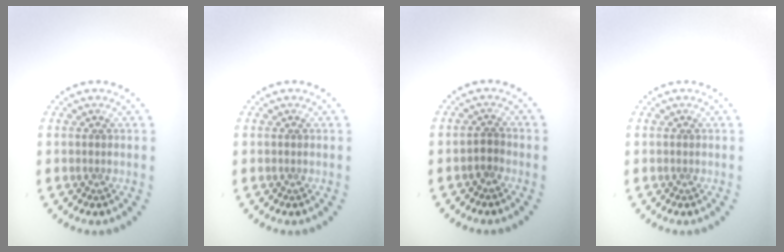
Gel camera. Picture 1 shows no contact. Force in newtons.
{"total": 0.0}
{"total": 1.1, "press": 0.9, "slide": 0.6}
{"total": 0.0}